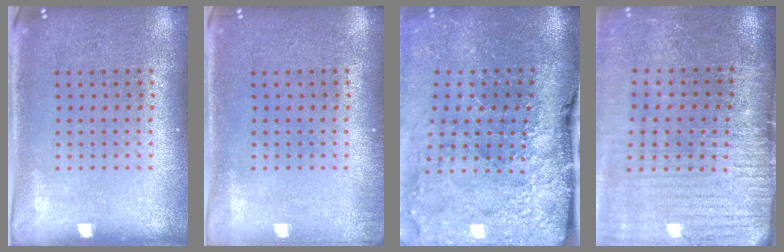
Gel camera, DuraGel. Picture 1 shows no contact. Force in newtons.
{"total": 0.9, "press": 0.8, "slide": 0.3}
{"total": 4.8, "press": 3.7, "slide": 3.0}
{"total": 3.7, "press": 3.2, "slide": 1.9}